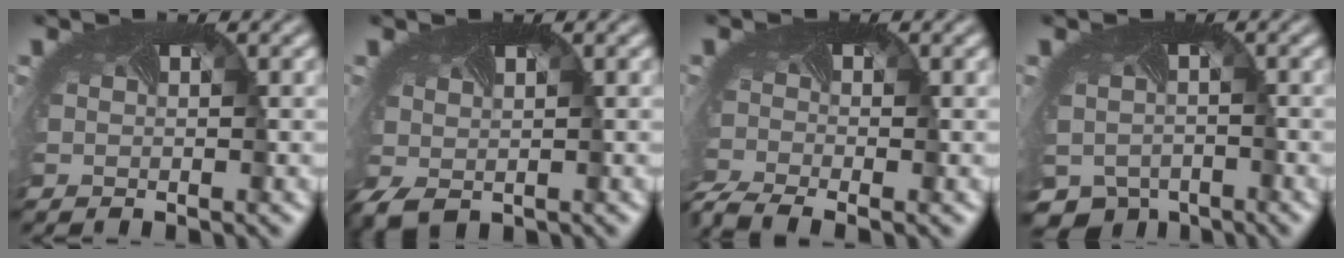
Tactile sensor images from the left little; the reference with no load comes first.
{"total": 2.0, "force": [-0.7, 1.1, 1.5], "torque": [-0.057, -0.008, -0.007]}
{"total": 4.5, "force": [-3.8, 1.0, 2.2], "torque": [-0.060, -0.030, -0.074]}
{"total": 5.2, "force": [-3.7, 3.3, 1.4], "torque": [-0.037, -0.035, -0.050]}